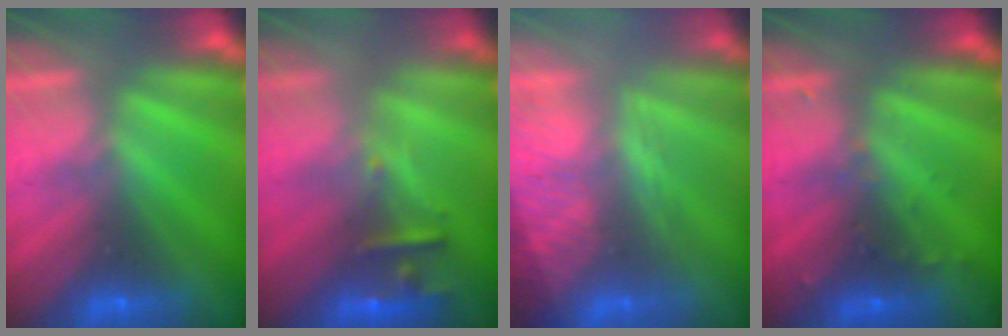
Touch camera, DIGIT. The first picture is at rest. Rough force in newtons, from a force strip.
{"total": 2.4}
{"total": 3.1}
{"total": 2.9}